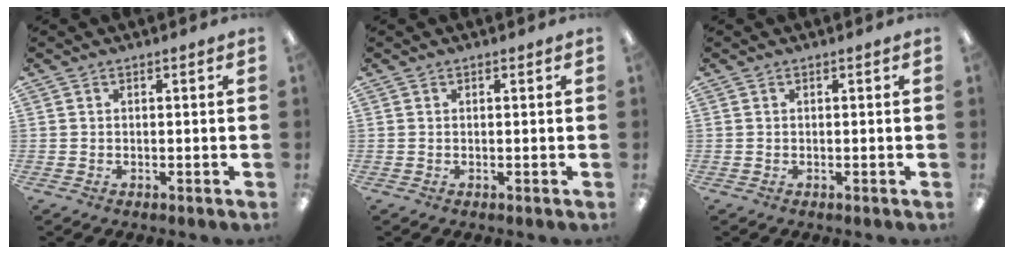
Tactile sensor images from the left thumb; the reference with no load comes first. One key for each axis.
{"total": 0.0}
{"total": 0.0}